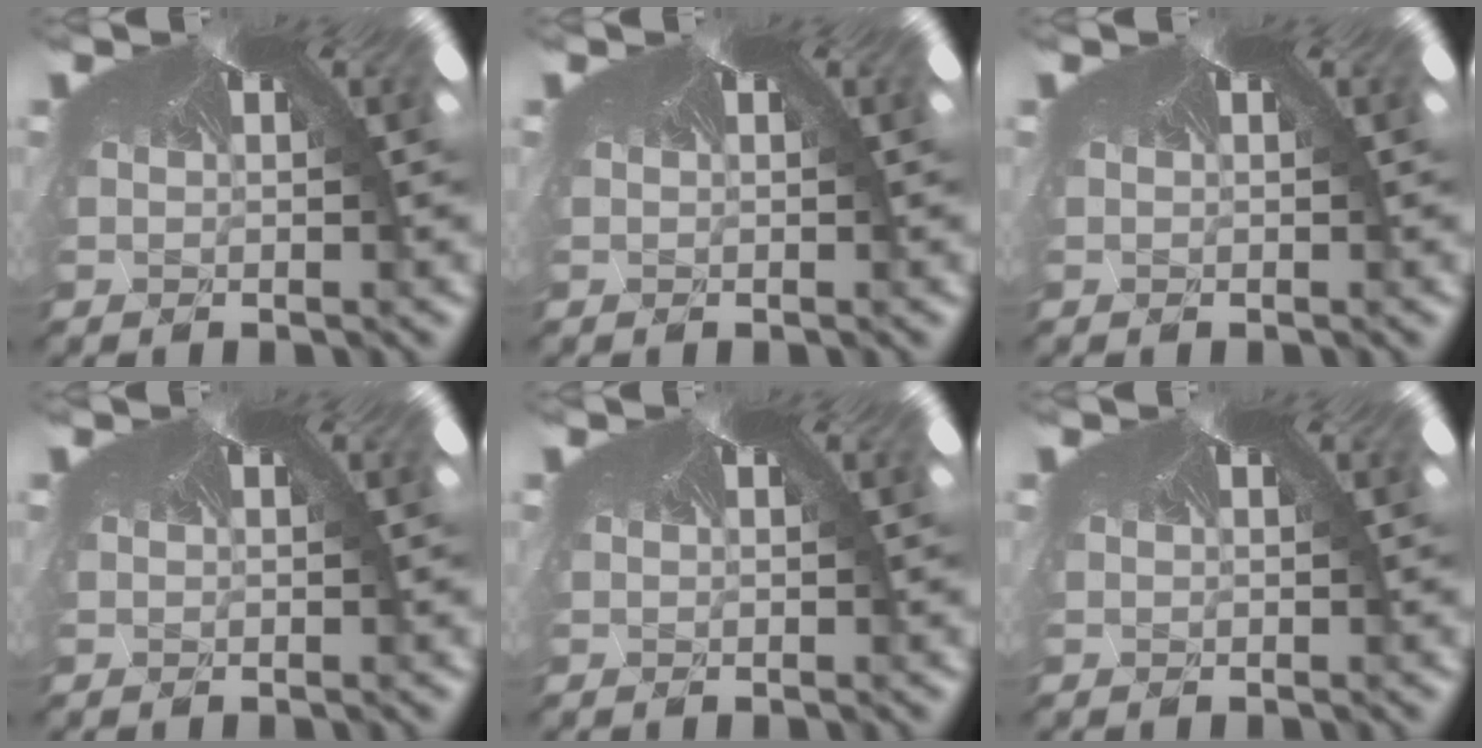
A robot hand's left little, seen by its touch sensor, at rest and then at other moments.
{"total": 0.0}
{"total": 0.0}
{"total": 0.0}
{"total": 0.0}
{"total": 0.0}